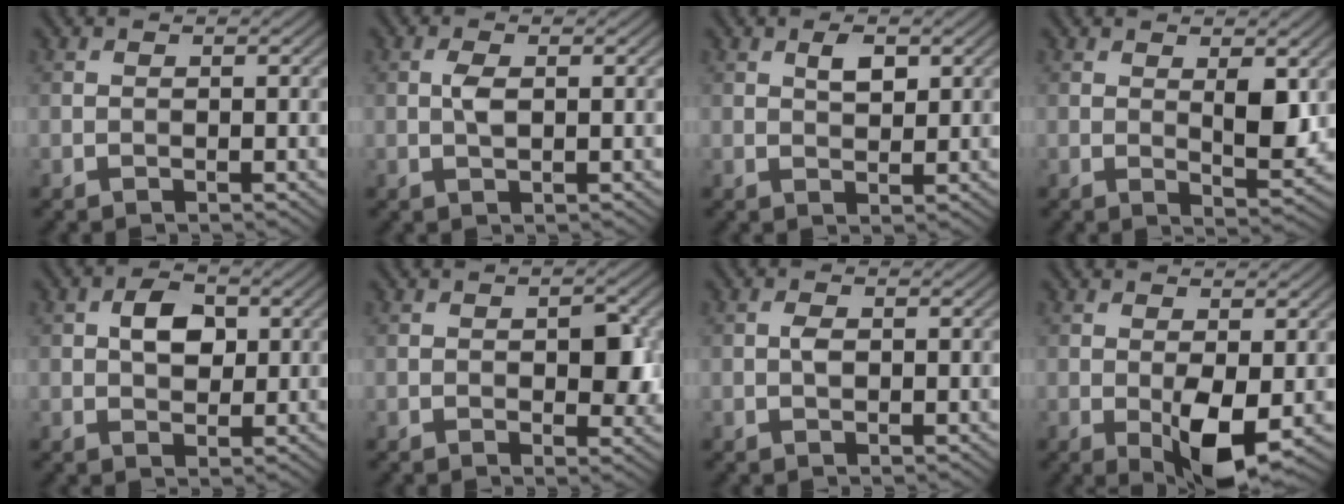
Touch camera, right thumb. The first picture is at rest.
{"total": 1.8, "force": [0.2, 0.7, 1.6], "torque": [-0.037, 0.003, 0.003]}
{"total": 2.4, "force": [1.0, 1.2, 1.8], "torque": [-0.034, -0.001, 0.019]}
{"total": 4.0, "force": [1.2, 1.4, 3.5], "torque": [-0.065, -0.009, 0.026]}
{"total": 4.3, "force": [0.9, 2.9, 3.1], "torque": [-0.057, 0.006, 0.011]}
{"total": 3.8, "force": [0.1, 2.1, 3.1], "torque": [-0.045, -0.004, 0.004]}
{"total": 1.2, "force": [0.0, 0.7, 1.0], "torque": [-0.020, 0.002, 0.000]}
{"total": 5.4, "force": [-1.0, 2.1, 4.8], "torque": [-0.088, -0.005, -0.014]}